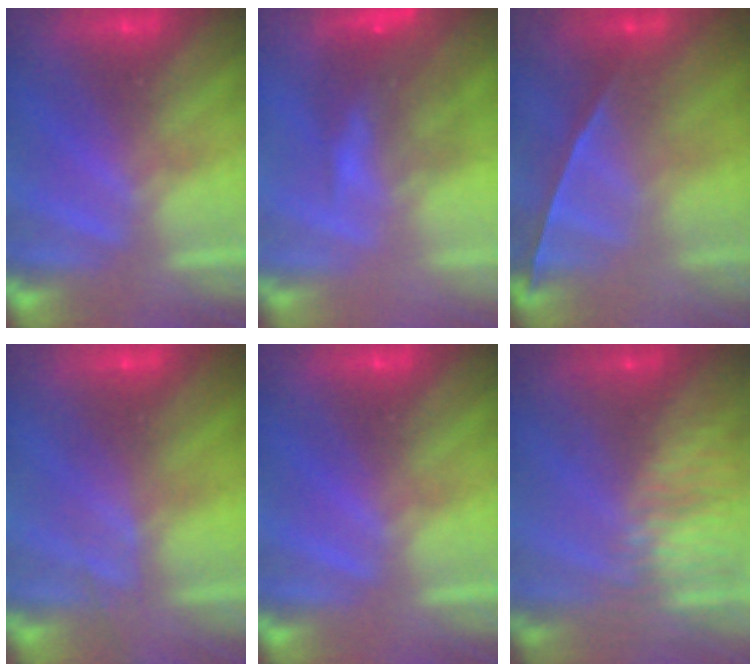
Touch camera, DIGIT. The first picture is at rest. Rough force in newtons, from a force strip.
{"total": 11.8}
{"total": 1.1}
{"total": 2.5}
{"total": 0.0}
{"total": 8.8}